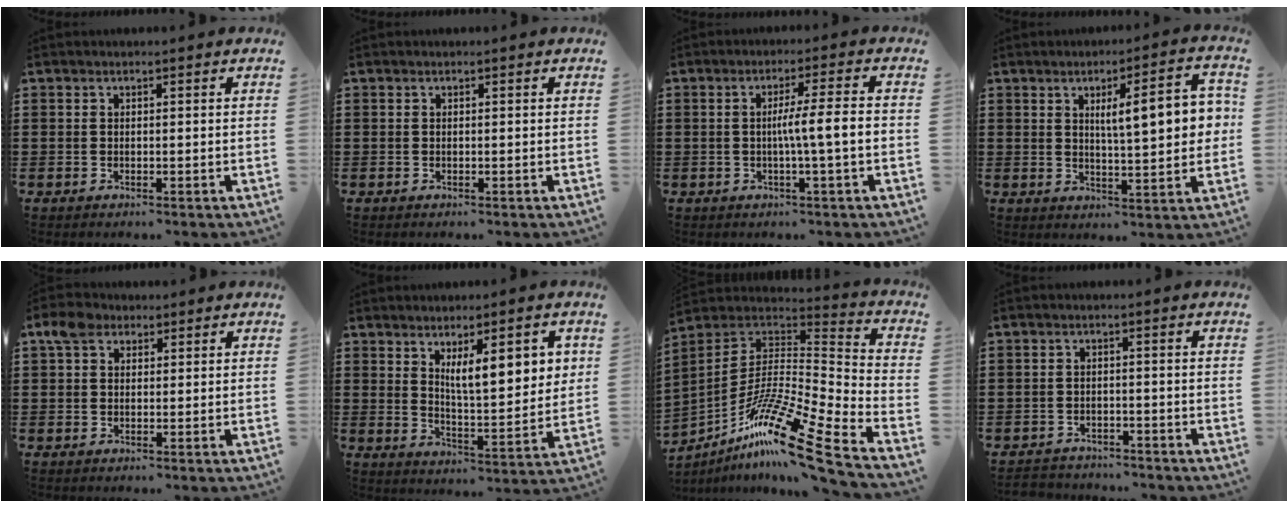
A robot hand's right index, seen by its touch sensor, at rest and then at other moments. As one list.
[{"total": 0.0}, {"total": 5.2, "force": [-0.6, -0.2, 5.1], "torque": [-0.093, -0.004, -0.016]}, {"total": 9.4, "force": [2.1, 2.4, 8.9], "torque": [-0.135, 0.001, 0.024]}, {"total": 4.0, "force": [2.1, 2.7, 2.0], "torque": [-0.052, 0.012, 0.037]}, {"total": 8.4, "force": [3.3, 2.7, 7.2], "torque": [-0.121, -0.004, 0.051]}, {"total": 16.7, "force": [-11.6, 1.0, 11.9], "torque": [-0.219, 0.014, -0.216]}, {"total": 2.3, "force": [-2.2, 0.5, -0.2], "torque": [-0.003, 0.002, -0.051]}]